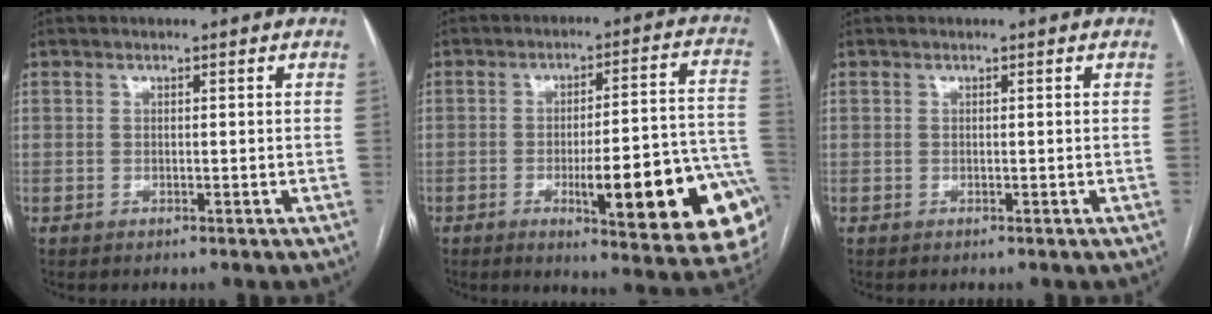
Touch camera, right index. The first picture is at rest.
{"total": 20.6, "force": [-6.7, 3.2, 19.2], "torque": [-0.169, 0.010, -0.075]}
{"total": 0.0}